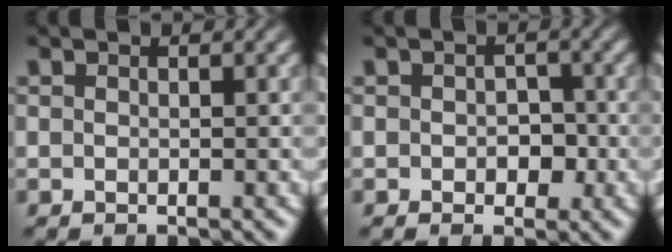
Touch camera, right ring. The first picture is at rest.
{"total": 2.0, "force": [-0.6, 1.6, 1.0], "torque": [-0.002, -0.002, -0.008]}